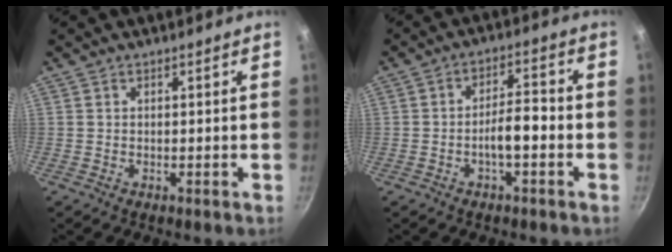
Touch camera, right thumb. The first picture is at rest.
{"total": 5.5, "force": [-2.0, 1.8, 4.8], "torque": [-0.073, 0.032, -0.036]}